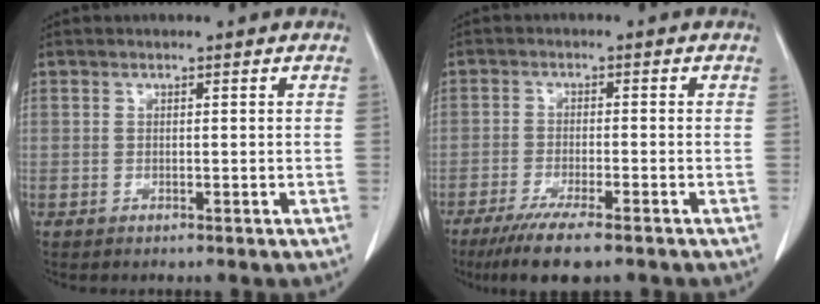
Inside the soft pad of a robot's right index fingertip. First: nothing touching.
{"total": 8.4, "force": [-6.2, 0.4, 5.6], "torque": [-0.091, -0.020, -0.097]}